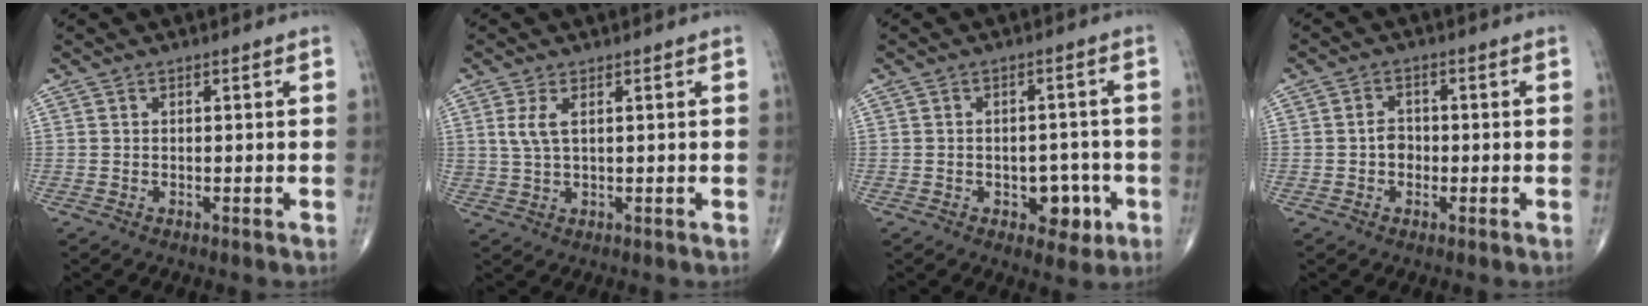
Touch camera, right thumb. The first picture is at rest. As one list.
[{"total": 3.5, "force": [1.2, 1.4, 3.0], "torque": [-0.070, -0.001, 0.032]}, {"total": 6.2, "force": [-2.3, 4.0, 4.2], "torque": [-0.019, 0.015, -0.025]}, {"total": 3.0, "force": [-0.5, 2.4, 1.7], "torque": [-0.014, 0.008, -0.013]}]